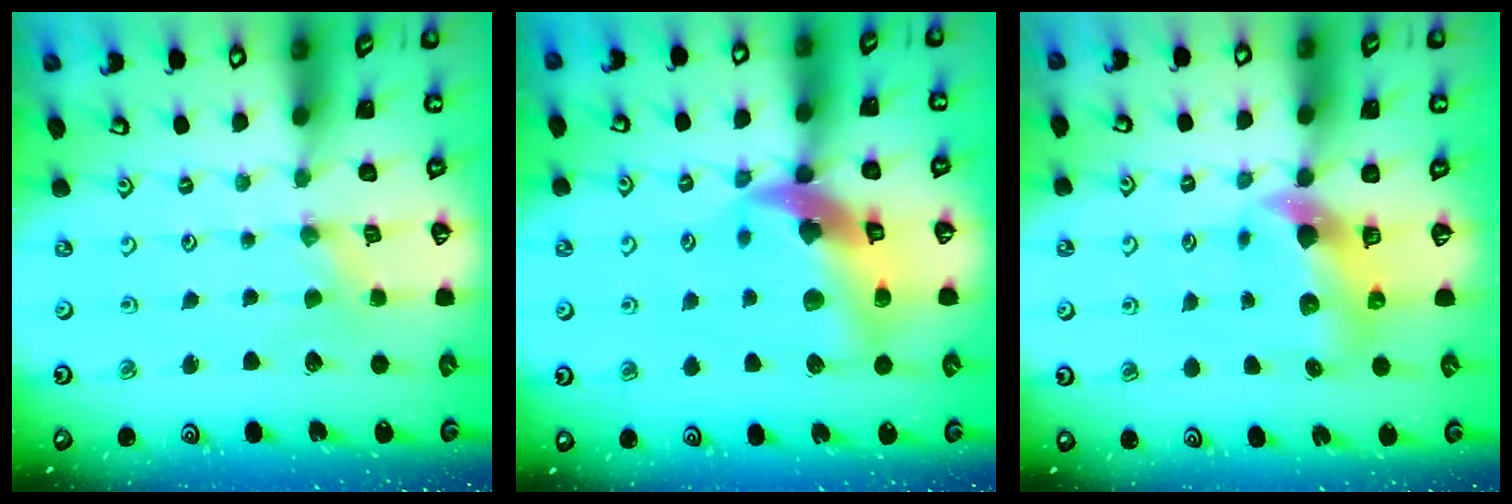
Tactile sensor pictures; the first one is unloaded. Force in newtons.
{"total": 15.5, "press": 15.3, "slide": 2.1}
{"total": 7.0, "press": 7.0, "slide": 1.0}